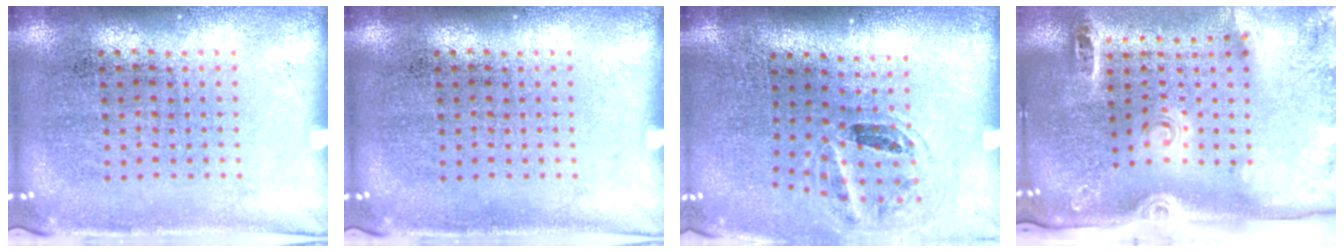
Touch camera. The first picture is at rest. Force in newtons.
{"total": 0.0}
{"total": 1.1, "press": 1.0, "slide": 0.5}
{"total": 2.9, "press": 1.9, "slide": 2.1}